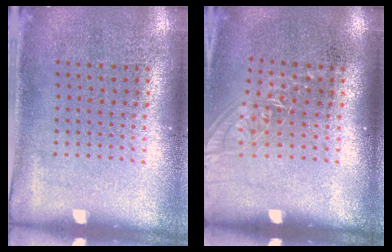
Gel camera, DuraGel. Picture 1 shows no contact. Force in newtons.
{"total": 1.0, "press": 1.0, "slide": 0.3}